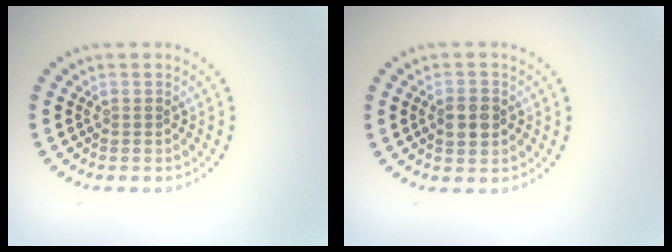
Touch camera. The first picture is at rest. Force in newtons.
{"total": 2.8, "press": 2.8, "slide": 0.3}